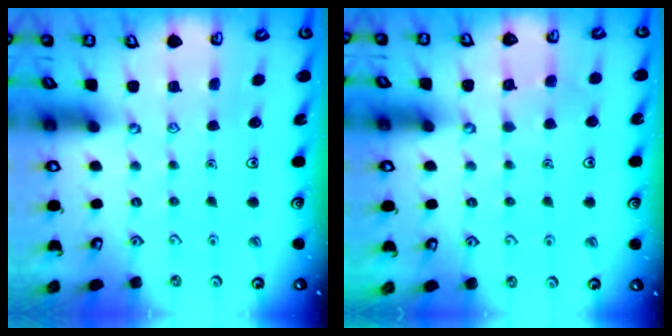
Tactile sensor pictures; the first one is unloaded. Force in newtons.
{"total": 4.0, "press": 4.0, "slide": 0.4}